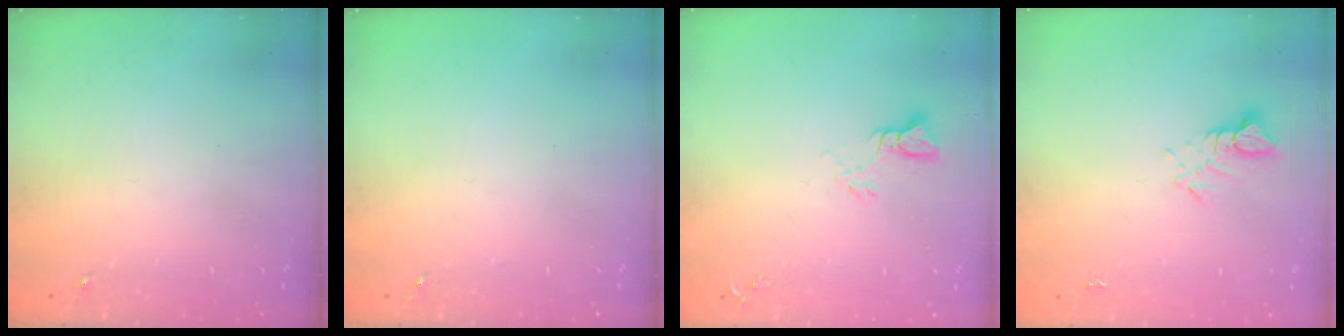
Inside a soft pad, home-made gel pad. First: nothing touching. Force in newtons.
{"total": 0.0}
{"total": 3.6, "press": 3.5, "slide": 0.3}
{"total": 3.1, "press": 3.1, "slide": 0.1}